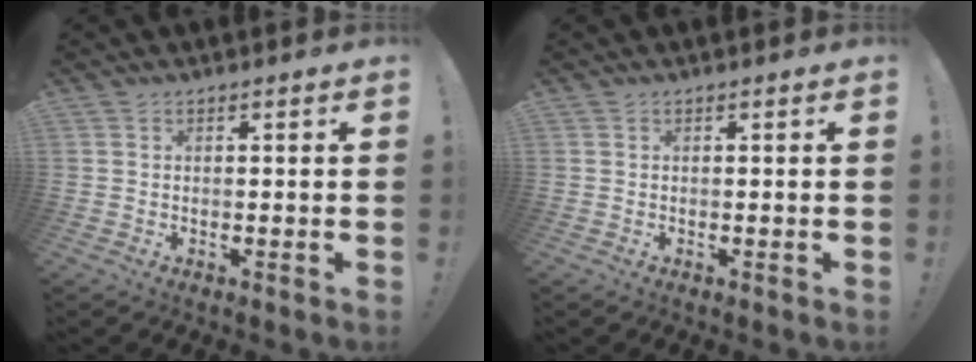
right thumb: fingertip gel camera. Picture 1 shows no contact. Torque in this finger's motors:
{"motor_torque": [0.00, 0.00, 0.00, 0.00, 0.00]}